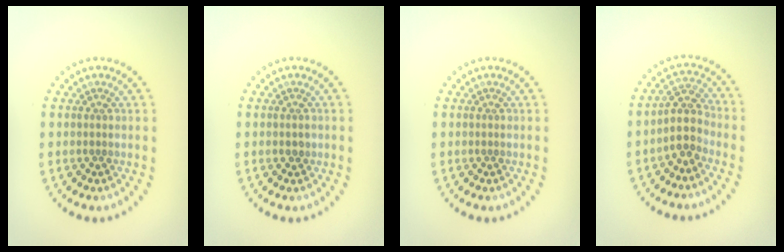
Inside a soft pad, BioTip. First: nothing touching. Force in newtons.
{"total": 0.7, "press": 0.7, "slide": 0.0}
{"total": 0.0}
{"total": 2.8, "press": 2.2, "slide": 1.7}